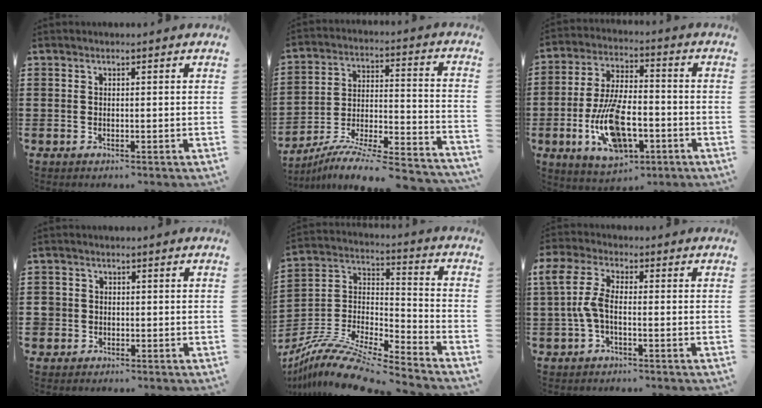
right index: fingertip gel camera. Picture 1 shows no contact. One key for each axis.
{"total": 7.5, "fx": -6.8, "fy": 0.2, "fz": 3.2, "tx": -0.054, "ty": -0.006, "tz": -0.140}
{"total": 12.4, "fx": -4.4, "fy": 5.5, "fz": 10.1, "tx": -0.212, "ty": 0.002, "tz": -0.078}
{"total": 1.9, "fx": -0.4, "fy": 1.8, "fz": 0.2, "tx": -0.012, "ty": 0.006, "tz": -0.013}
{"total": 11.8, "fx": -10.3, "fy": 2.0, "fz": 5.3, "tx": -0.107, "ty": 0.023, "tz": -0.205}
{"total": 6.1, "fx": -0.5, "fy": 2.9, "fz": 5.3, "tx": -0.141, "ty": -0.003, "tz": -0.021}